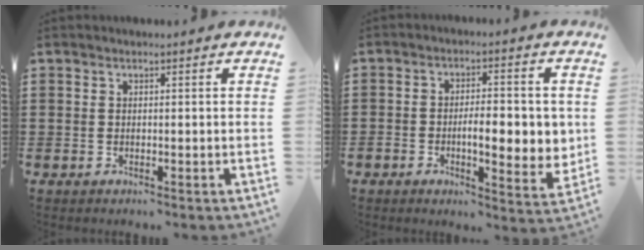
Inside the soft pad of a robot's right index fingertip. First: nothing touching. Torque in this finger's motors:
{"motor_torque": [2.14, 0.00, 0.35, 0.15]}